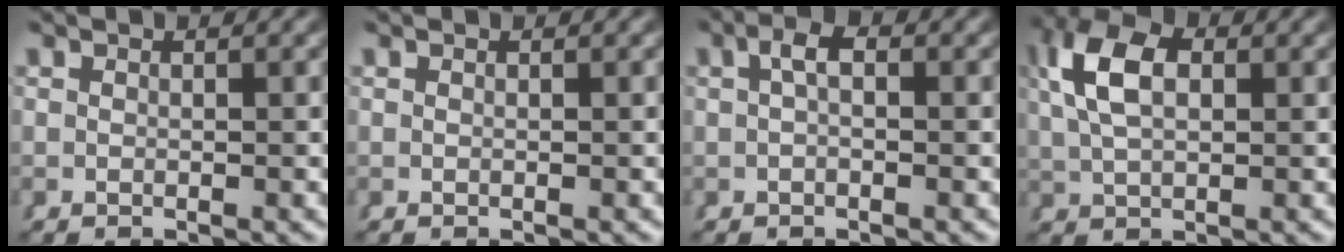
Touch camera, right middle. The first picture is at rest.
{"total": 0.0}
{"total": 1.9, "force": [0.6, 0.4, 1.8], "torque": [-0.024, 0.009, 0.008]}
{"total": 5.2, "force": [1.7, 2.7, 4.1], "torque": [-0.092, 0.000, 0.038]}